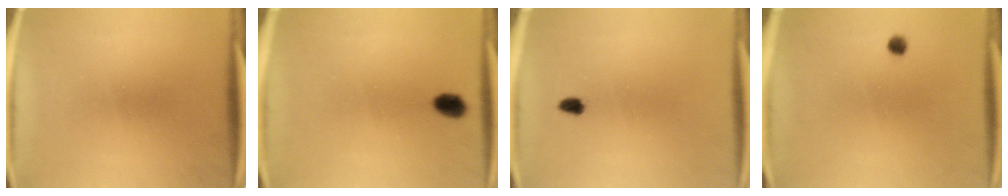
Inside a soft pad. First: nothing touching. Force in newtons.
{"total": 3.5}
{"total": 1.4}
{"total": 1.3}